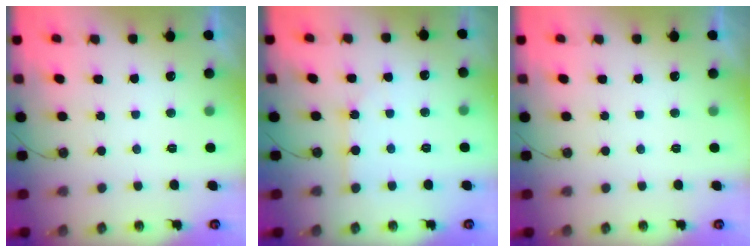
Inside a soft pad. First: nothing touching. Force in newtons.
{"total": 2.6, "press": 2.6, "slide": 0.4}
{"total": 0.0}